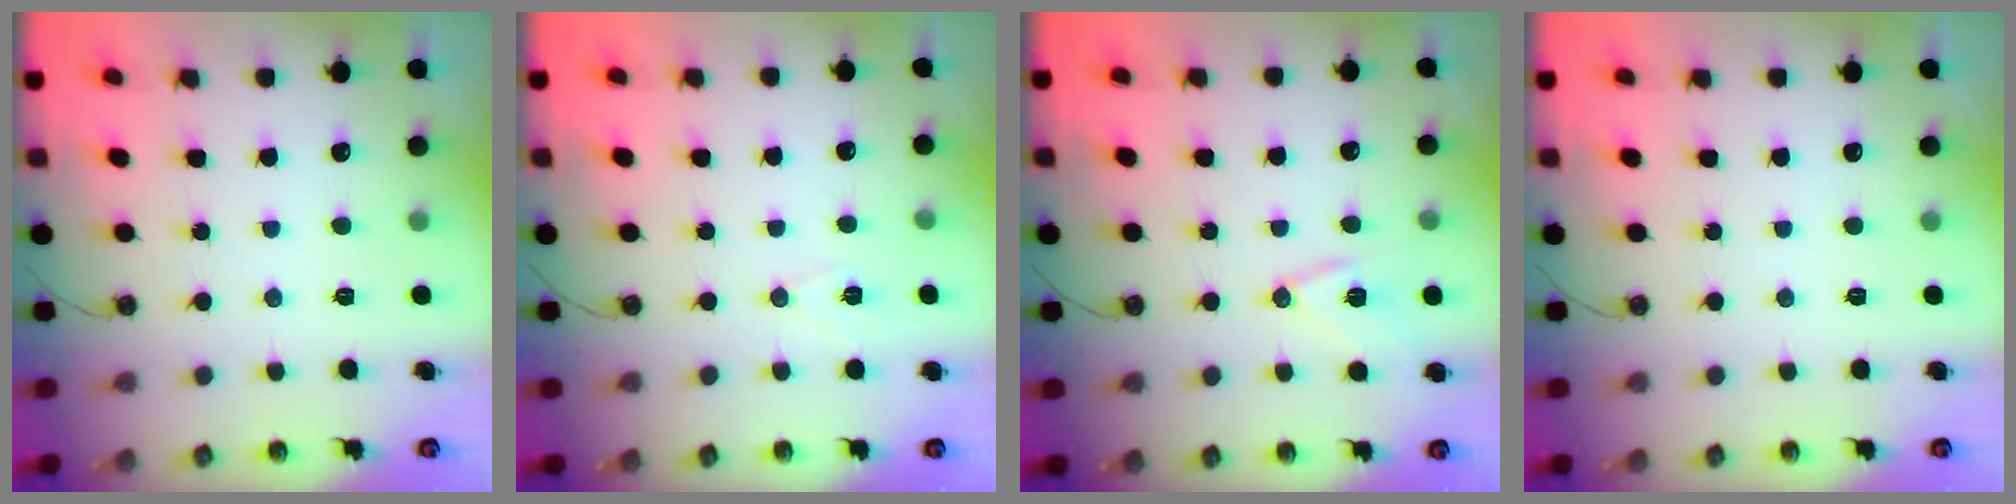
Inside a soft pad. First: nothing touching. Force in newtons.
{"total": 6.2, "press": 4.4, "slide": 4.4}
{"total": 10.8, "press": 10.3, "slide": 3.3}
{"total": 0.0}